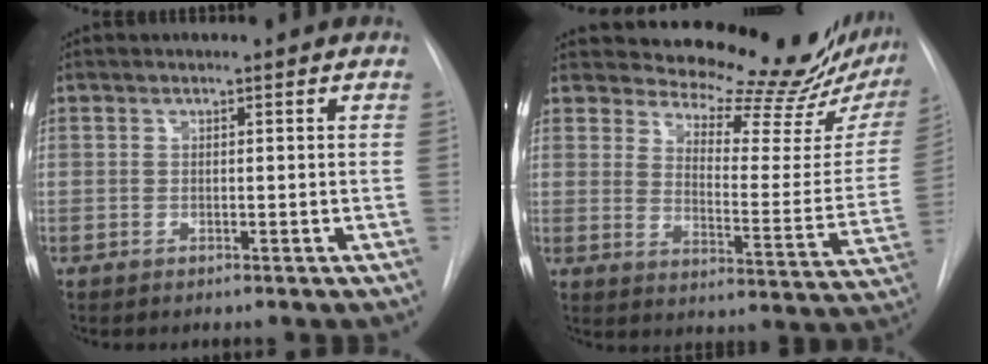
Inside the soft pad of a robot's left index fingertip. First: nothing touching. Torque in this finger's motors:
{"motor_torque": [0.99, -1.15, 0.38, 0.04]}